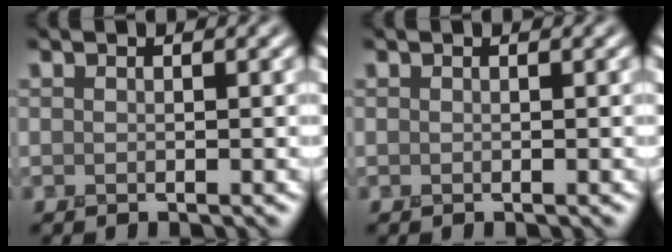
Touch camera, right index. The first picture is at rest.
{"total": 0.0}